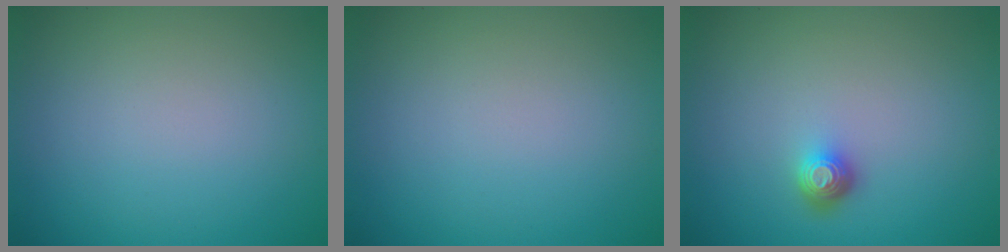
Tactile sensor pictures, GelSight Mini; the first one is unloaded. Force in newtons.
{"total": 0.0}
{"total": 1.7, "press": 1.3, "slide": 1.1}